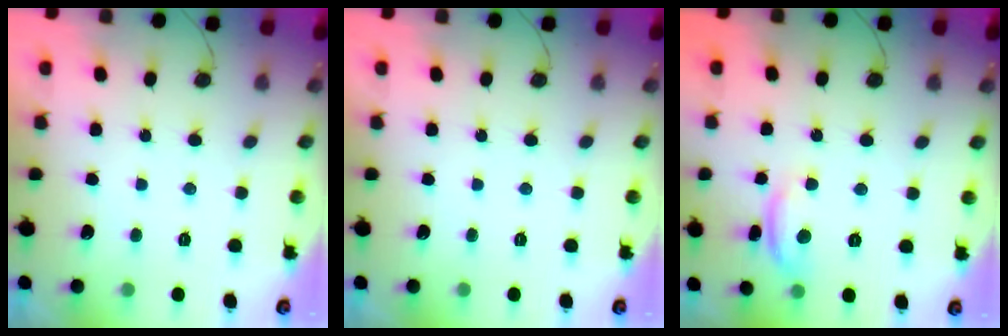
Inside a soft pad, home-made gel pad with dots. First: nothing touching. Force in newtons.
{"total": 0.0}
{"total": 9.0, "press": 9.0, "slide": 0.4}